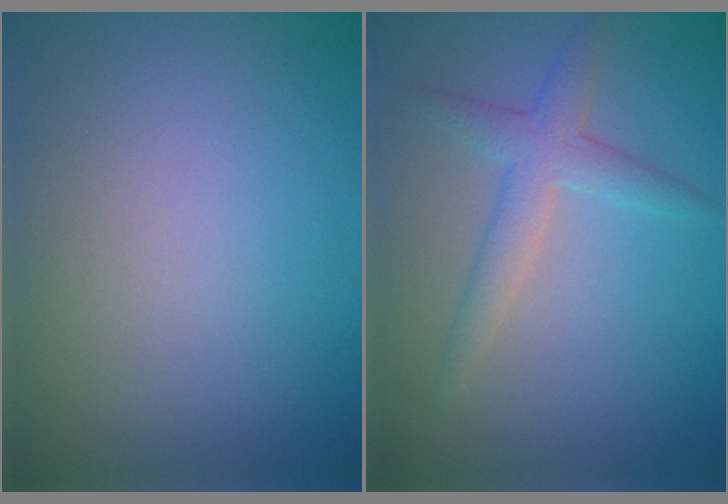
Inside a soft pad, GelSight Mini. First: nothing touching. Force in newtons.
{"total": 2.7, "press": 2.7, "slide": 0.1}